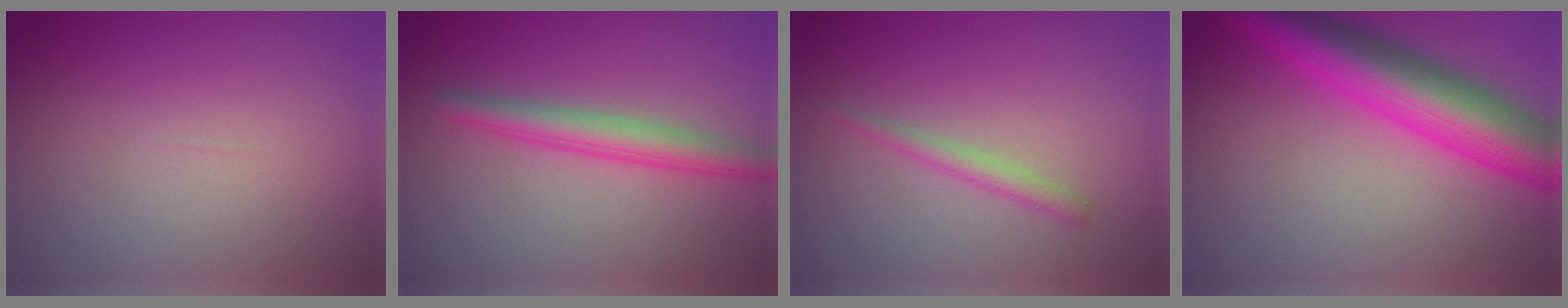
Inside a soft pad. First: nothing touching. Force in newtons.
{"total": 3.5, "press": 3.5, "slide": 0.1}
{"total": 1.5, "press": 1.5, "slide": 0.0}
{"total": 9.8, "press": 9.8, "slide": 0.2}